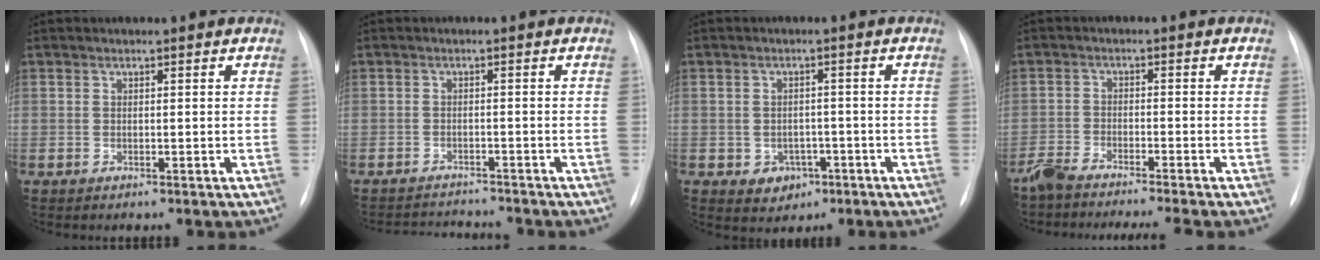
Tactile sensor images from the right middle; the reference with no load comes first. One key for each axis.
{"total": 5.7, "fx": -5.6, "fy": 0.1, "fz": 0.7, "tx": -0.012, "ty": -0.004, "tz": -0.086}
{"total": 4.1, "fx": -1.7, "fy": 3.4, "fz": 1.6, "tx": -0.014, "ty": 0.011, "tz": -0.011}
{"total": 7.6, "fx": -6.9, "fy": -0.3, "fz": 3.2, "tx": -0.047, "ty": -0.015, "tz": -0.115}